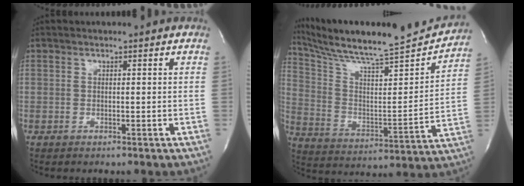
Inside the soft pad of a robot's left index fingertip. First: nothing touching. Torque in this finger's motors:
{"motor_torque": [0.30, -0.53, 0.24, 0.05]}